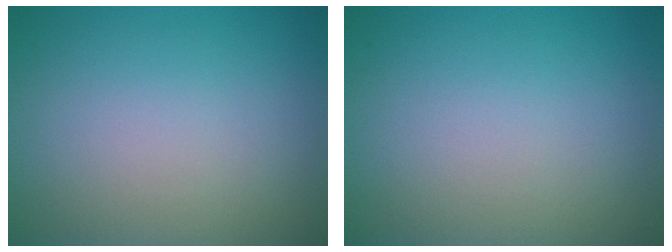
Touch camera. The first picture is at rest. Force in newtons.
{"total": 0.0}